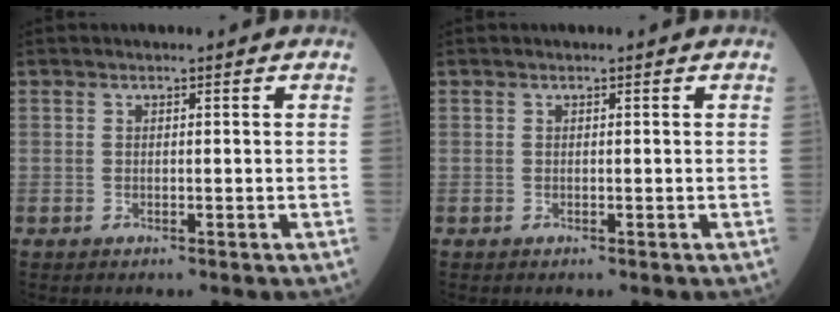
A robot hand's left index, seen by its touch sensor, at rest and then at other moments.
{"total": 0.0}